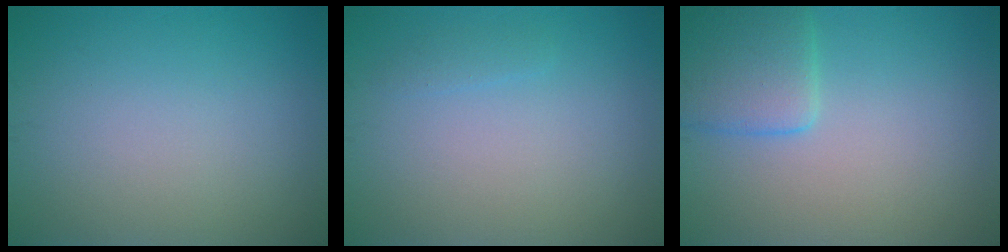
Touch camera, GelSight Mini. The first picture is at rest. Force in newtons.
{"total": 0.7, "press": 0.7, "slide": 0.0}
{"total": 3.7, "press": 3.7, "slide": 0.2}